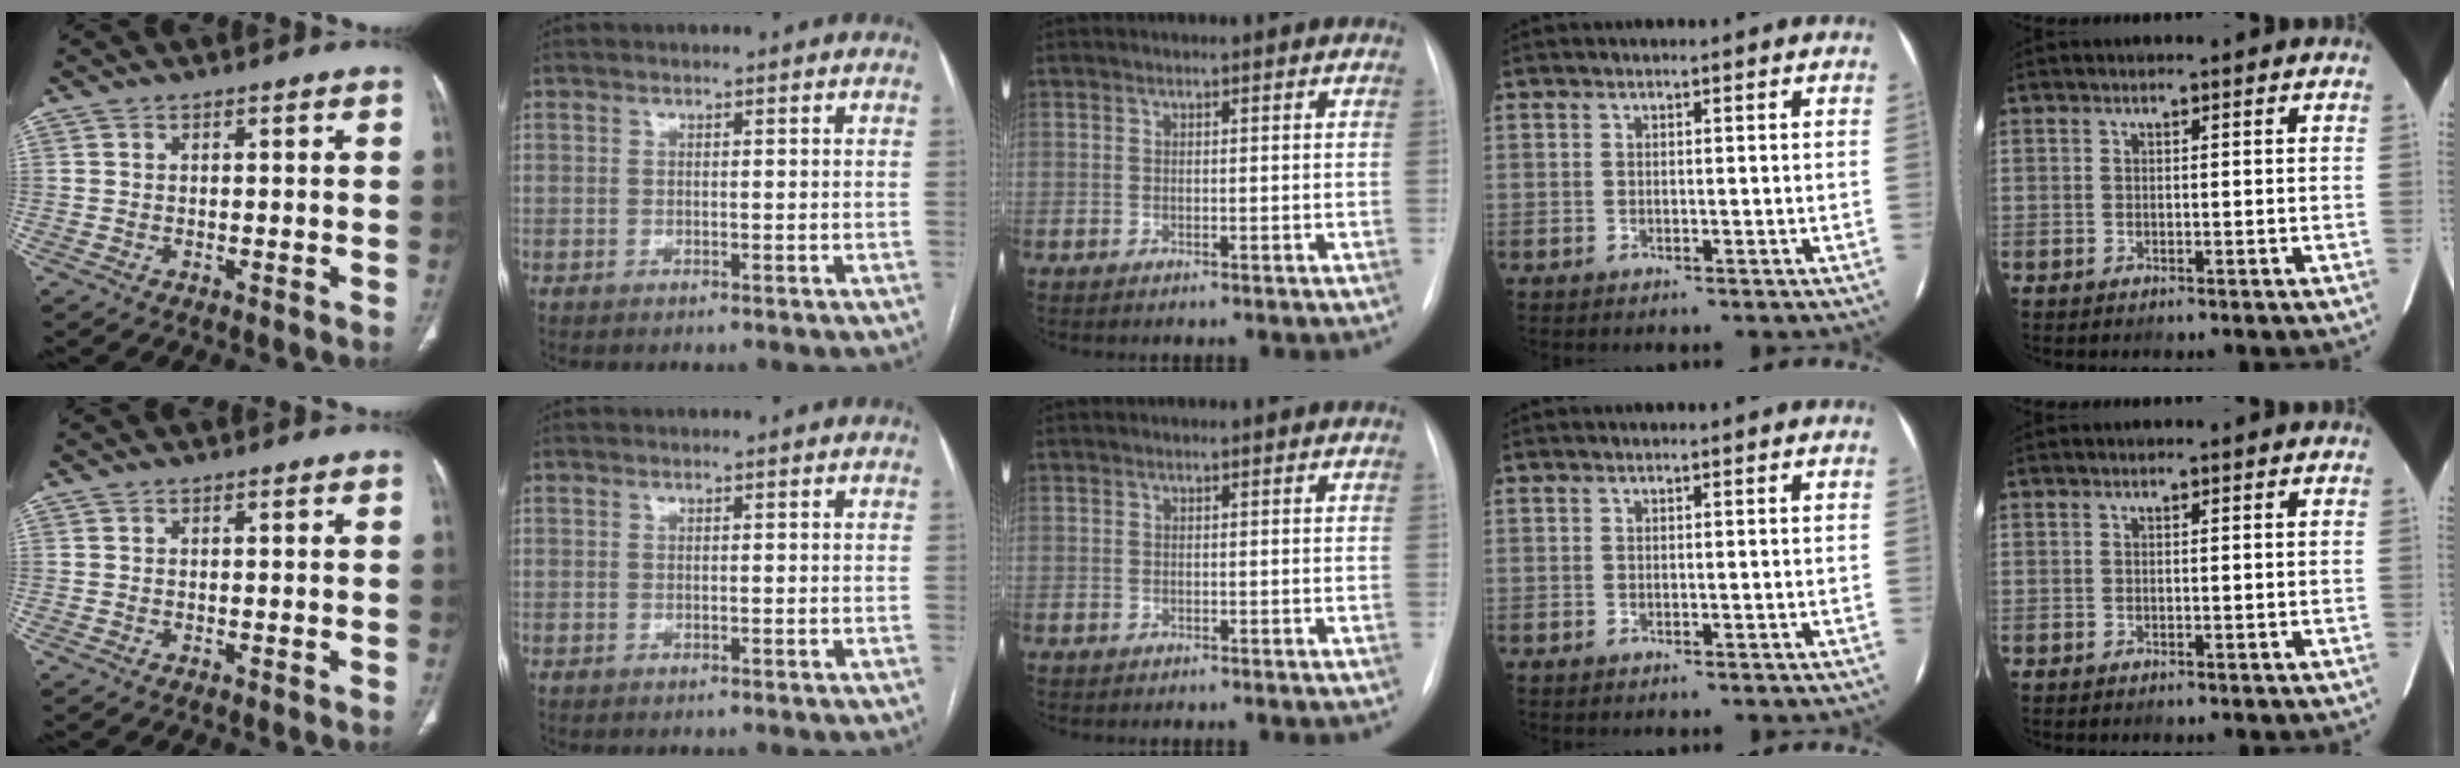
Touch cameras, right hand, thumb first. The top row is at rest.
{}